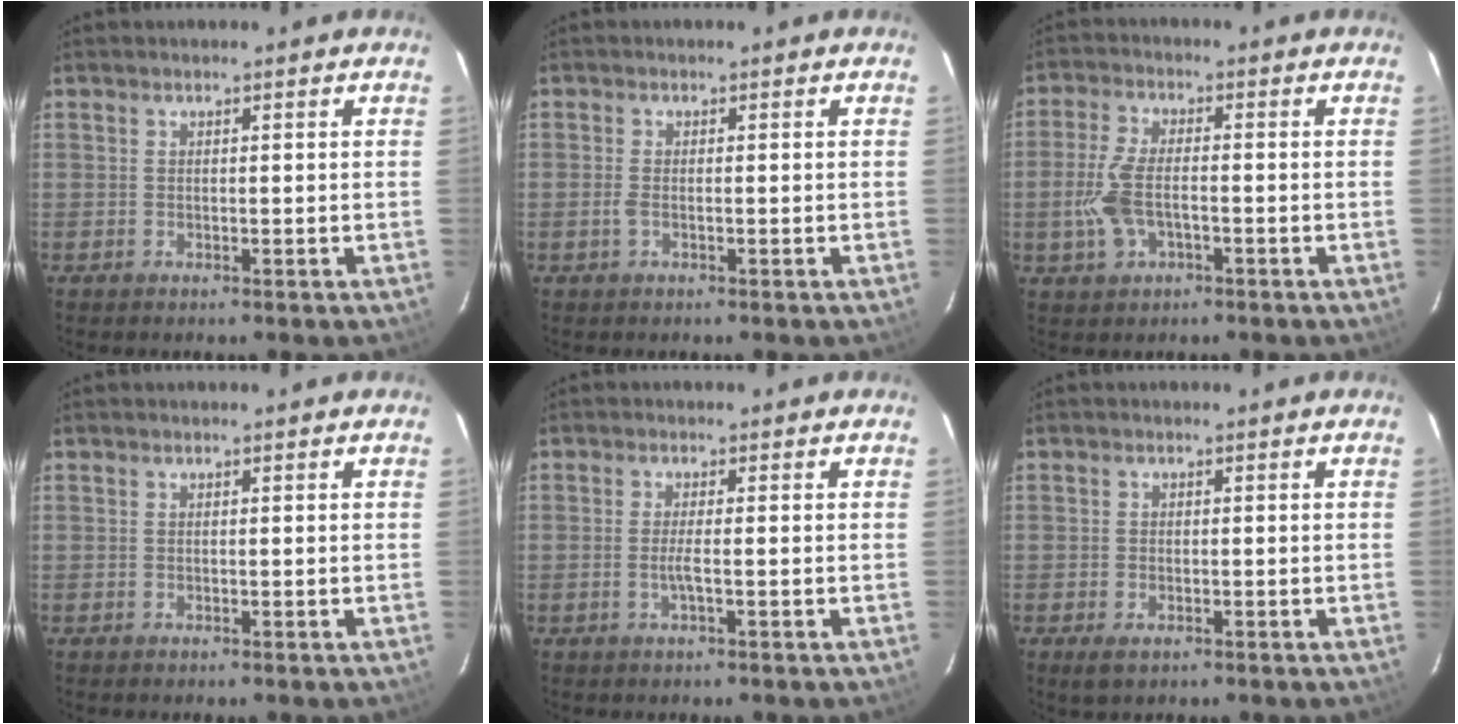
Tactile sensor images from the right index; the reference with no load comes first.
{"total": 1.4, "force": [-0.6, 0.4, 1.3], "torque": [-0.030, -0.001, -0.011]}
{"total": 7.3, "force": [-2.1, 3.6, 6.0], "torque": [-0.137, 0.002, -0.039]}
{"total": 0.0}
{"total": 2.1, "force": [-0.7, -0.3, 1.9], "torque": [-0.038, -0.001, -0.013]}
{"total": 2.6, "force": [-1.4, 1.4, 1.6], "torque": [-0.032, -0.008, -0.023]}